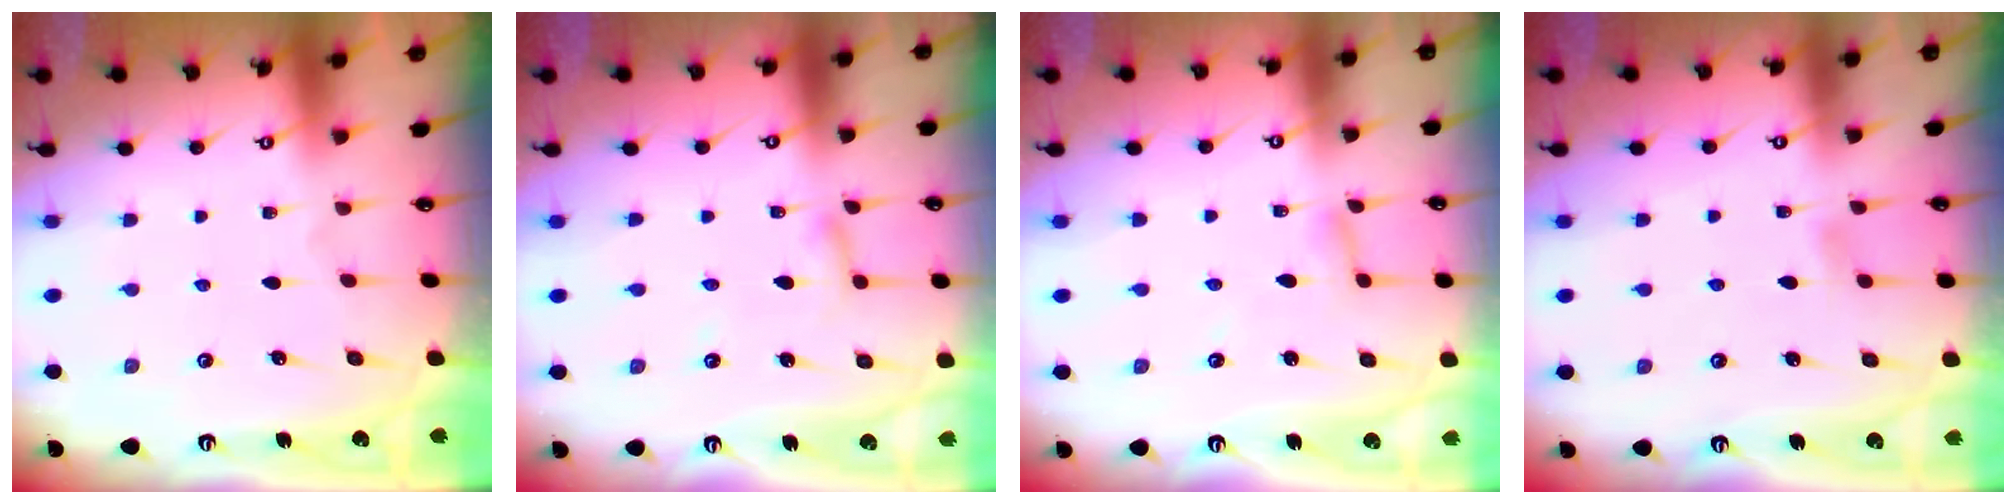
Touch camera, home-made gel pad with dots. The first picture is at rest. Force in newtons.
{"total": 2.6, "press": 2.6, "slide": 0.2}
{"total": 2.5, "press": 2.5, "slide": 0.2}
{"total": 4.1, "press": 4.1, "slide": 0.6}